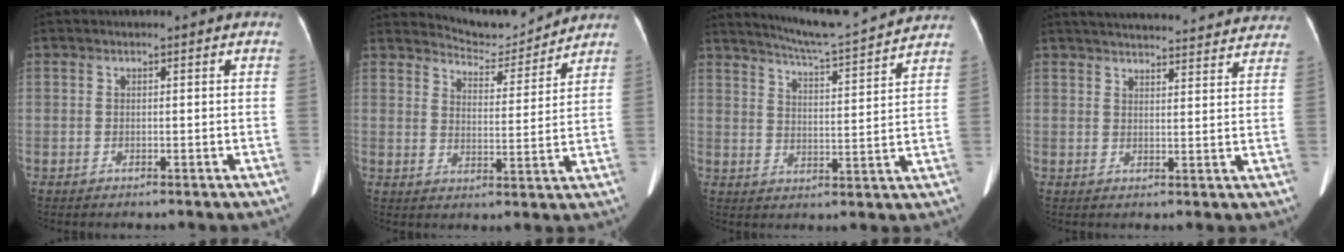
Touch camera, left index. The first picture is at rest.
{"total": 7.2, "force": [7.2, 0.3, -0.5], "torque": [-0.003, -0.007, 0.110]}
{"total": 12.9, "force": [12.3, -0.8, 4.1], "torque": [-0.080, 0.001, 0.174]}
{"total": 24.9, "force": [23.4, 3.9, 7.5], "torque": [-0.115, -0.007, 0.287]}